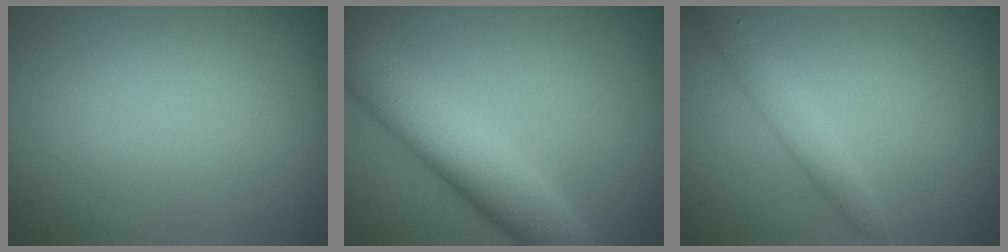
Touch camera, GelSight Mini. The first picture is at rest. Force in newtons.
{"total": 7.1, "press": 7.1, "slide": 0.4}
{"total": 2.2, "press": 2.2, "slide": 0.1}